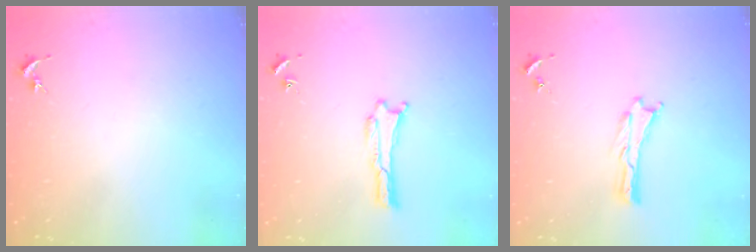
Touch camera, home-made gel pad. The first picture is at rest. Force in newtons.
{"total": 0.0}
{"total": 0.0}